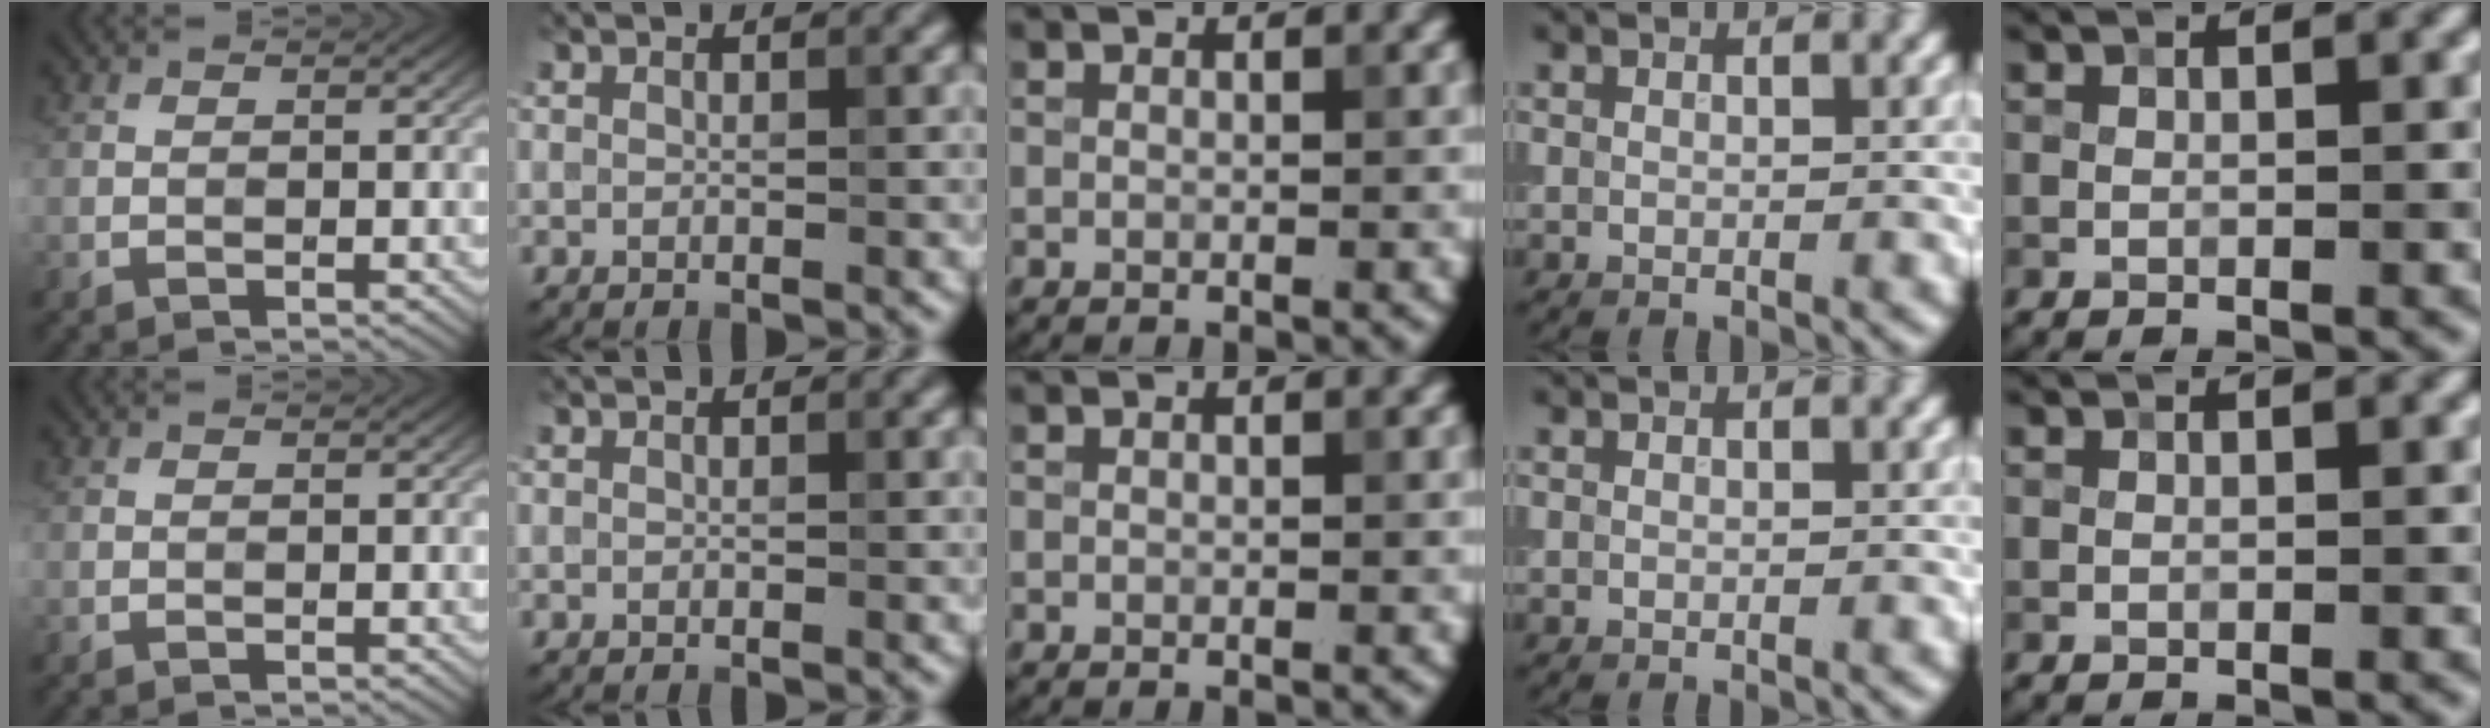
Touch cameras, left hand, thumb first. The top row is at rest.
{}